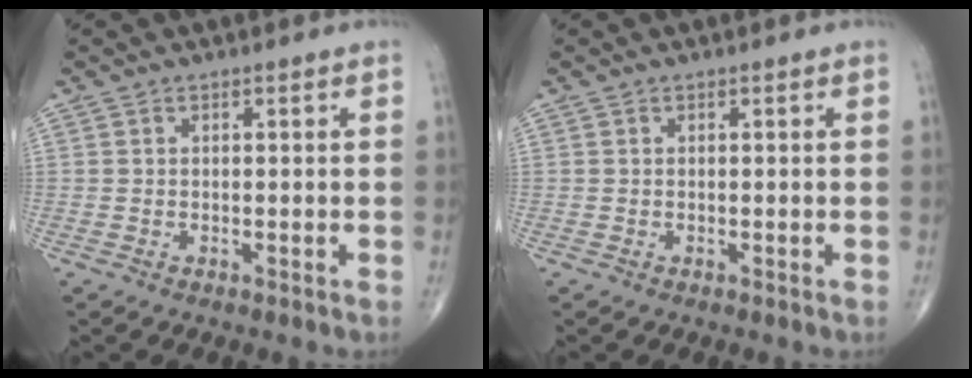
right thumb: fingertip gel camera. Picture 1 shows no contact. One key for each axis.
{"total": 0.0}